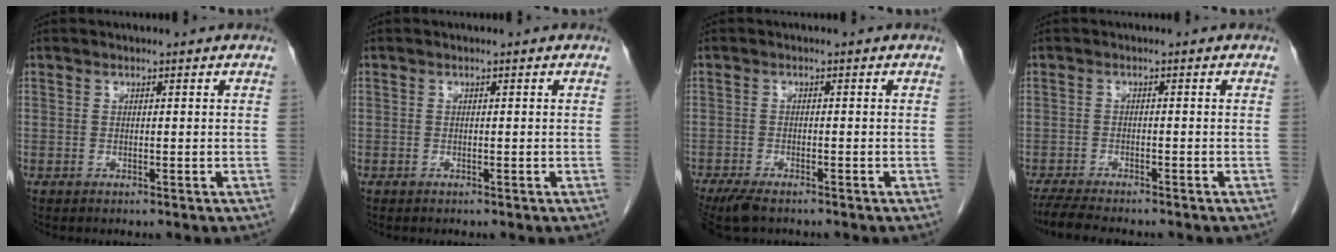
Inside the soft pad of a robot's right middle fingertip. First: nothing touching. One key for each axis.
{"total": 0.0}
{"total": 5.6, "fx": -4.5, "fy": 1.5, "fz": 3.0, "tx": -0.053, "ty": -0.014, "tz": -0.074}
{"total": 6.7, "fx": -5.8, "fy": 0.9, "fz": 3.1, "tx": -0.052, "ty": -0.017, "tz": -0.095}